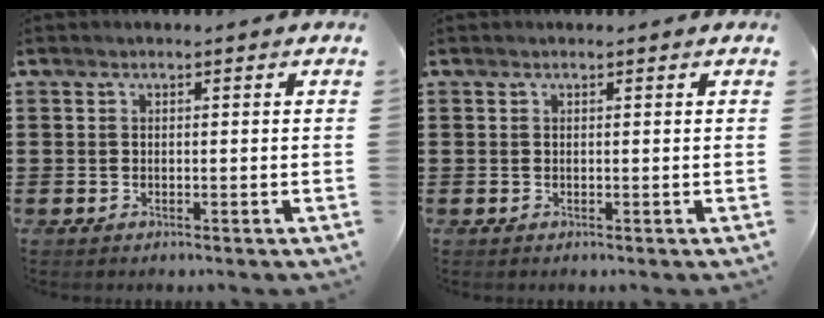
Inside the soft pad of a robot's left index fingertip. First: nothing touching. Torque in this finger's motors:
{"motor_torque": [-0.90, 0.67, -0.25, 0.00]}